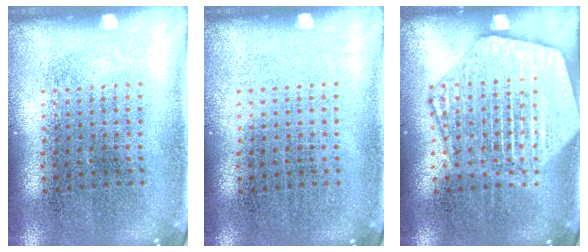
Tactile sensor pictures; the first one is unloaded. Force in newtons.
{"total": 0.0}
{"total": 3.8, "press": 3.7, "slide": 0.3}